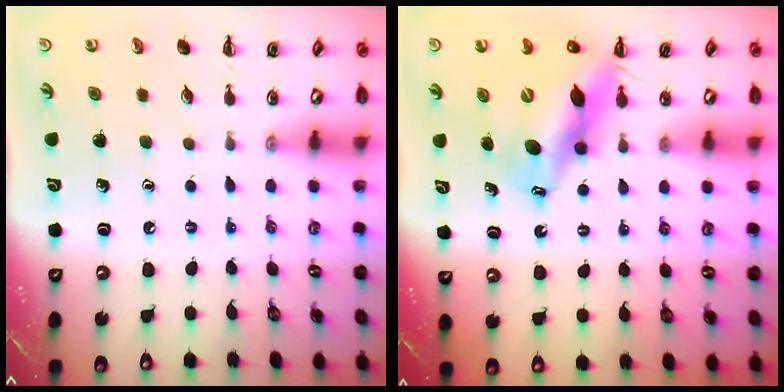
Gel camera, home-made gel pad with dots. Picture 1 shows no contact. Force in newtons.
{"total": 13.6, "press": 13.1, "slide": 3.5}